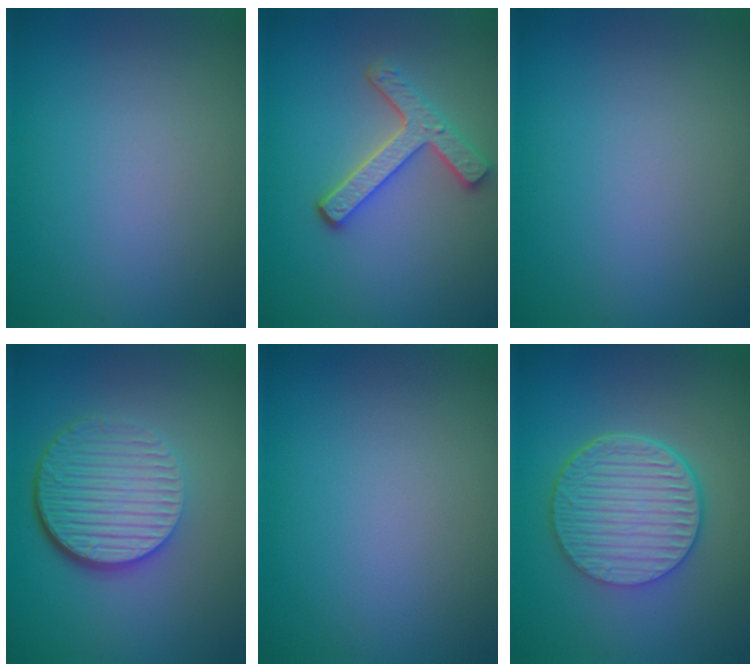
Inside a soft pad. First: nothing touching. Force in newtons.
{"total": 3.7, "press": 3.0, "slide": 2.1}
{"total": 0.0}
{"total": 6.7, "press": 4.4, "slide": 5.0}
{"total": 0.0}
{"total": 6.6, "press": 4.8, "slide": 4.6}